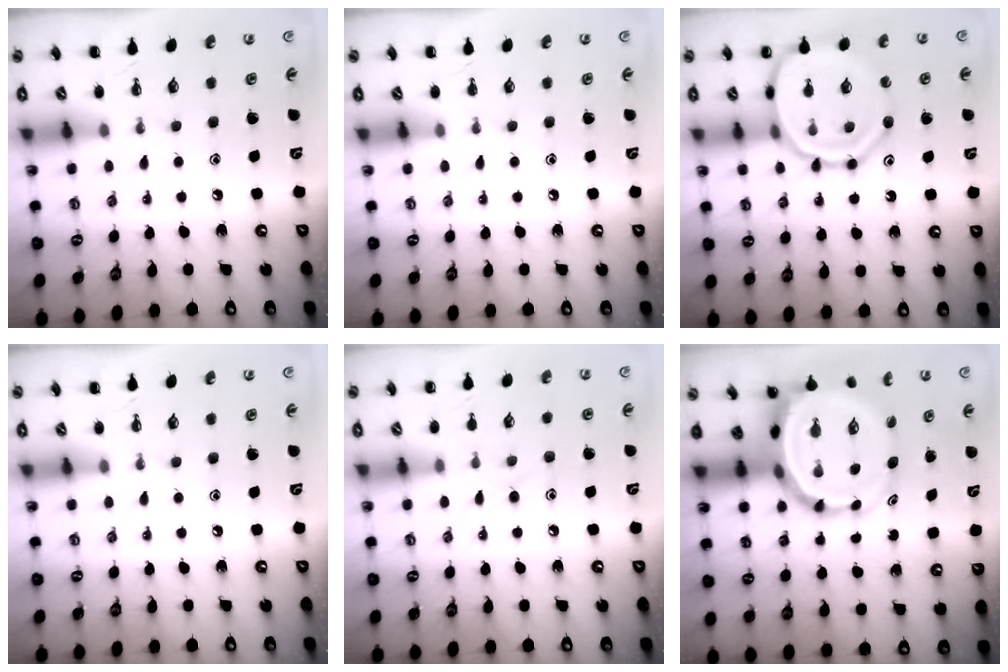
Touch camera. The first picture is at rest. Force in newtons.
{"total": 0.0}
{"total": 14.7, "press": 14.6, "slide": 1.4}
{"total": 0.0}
{"total": 7.4, "press": 7.0, "slide": 2.5}
{"total": 7.9, "press": 7.5, "slide": 2.5}